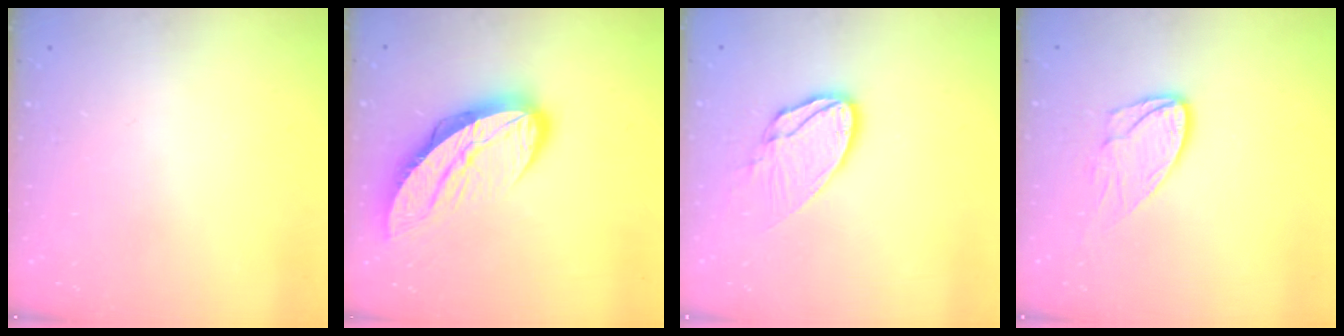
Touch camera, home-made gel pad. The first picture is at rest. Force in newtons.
{"total": 12.9, "press": 12.8, "slide": 1.3}
{"total": 11.5, "press": 11.5, "slide": 0.5}
{"total": 9.3, "press": 9.3, "slide": 0.5}